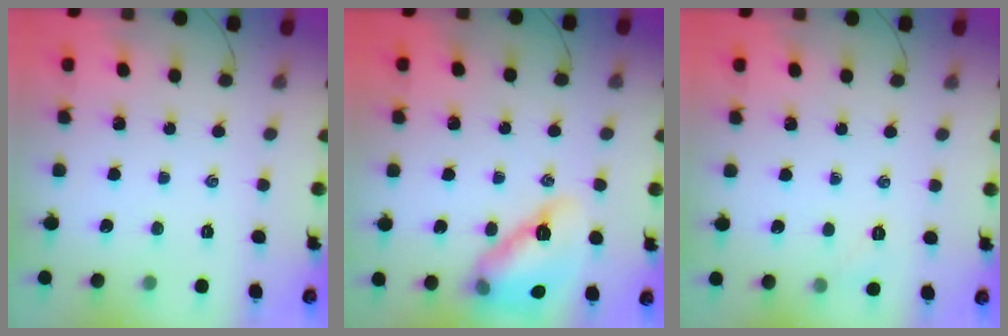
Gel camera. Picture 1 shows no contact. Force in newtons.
{"total": 14.4, "press": 13.8, "slide": 4.1}
{"total": 3.7, "press": 3.6, "slide": 1.0}